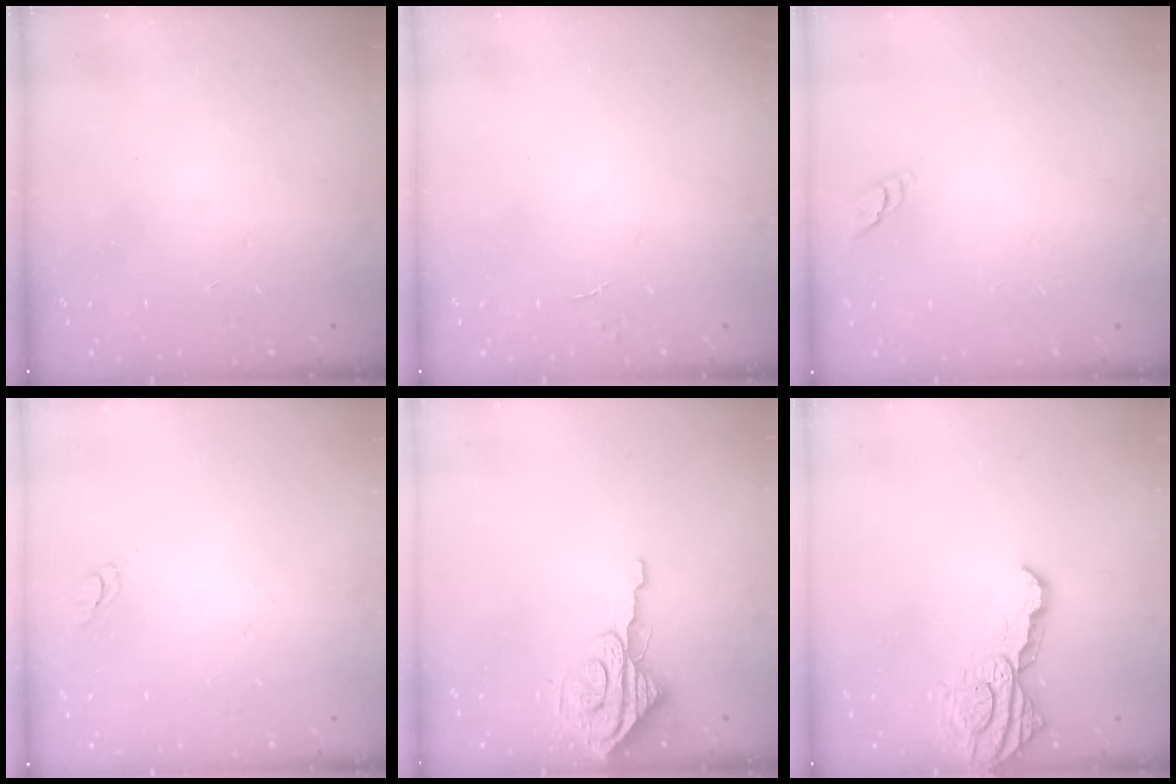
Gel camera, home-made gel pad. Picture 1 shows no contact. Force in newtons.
{"total": 2.2, "press": 2.2, "slide": 0.2}
{"total": 3.1, "press": 3.1, "slide": 0.3}
{"total": 2.8, "press": 2.8, "slide": 0.3}
{"total": 7.8, "press": 7.7, "slide": 0.7}
{"total": 13.7, "press": 13.7, "slide": 0.4}